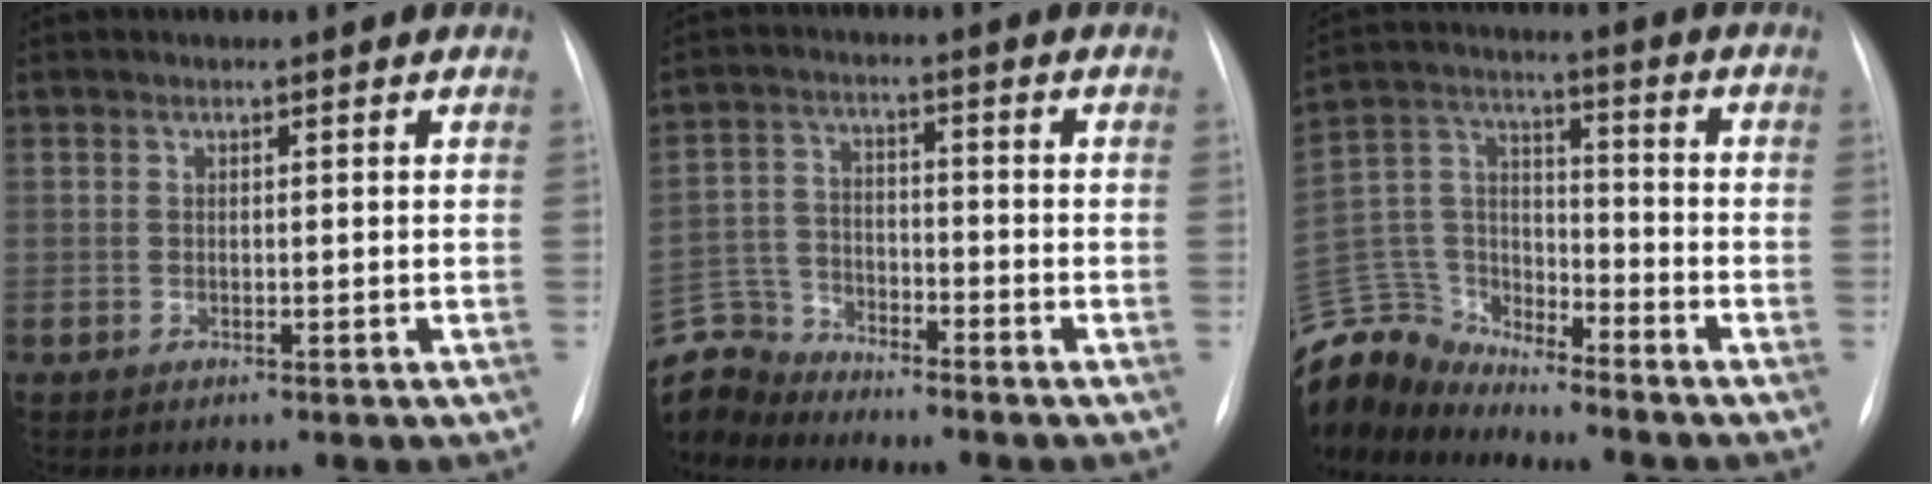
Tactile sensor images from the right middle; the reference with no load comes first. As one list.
[{"total": 9.1, "force": [-8.9, 1.8, -0.4], "torque": [-0.008, 0.016, -0.180]}, {"total": 14.2, "force": [-13.7, 3.5, 1.5], "torque": [-0.045, 0.044, -0.263]}]